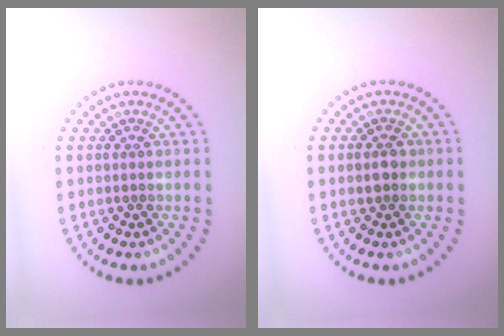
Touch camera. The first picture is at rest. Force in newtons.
{"total": 1.2, "press": 1.2, "slide": 0.2}